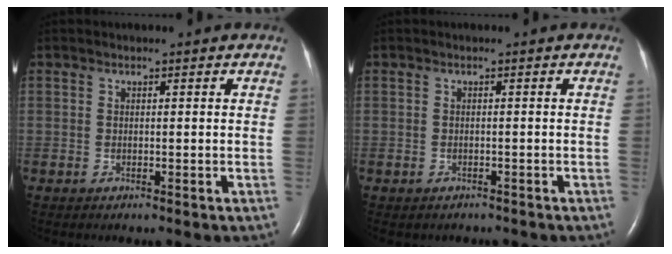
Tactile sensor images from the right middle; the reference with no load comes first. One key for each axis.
{"total": 1.8, "fx": -1.6, "fy": 0.9, "fz": 0.3, "tx": -0.012, "ty": -0.001, "tz": -0.018}